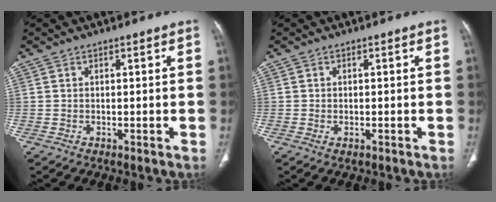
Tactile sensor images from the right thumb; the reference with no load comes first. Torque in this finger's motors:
{"motor_torque": [-0.24, -0.09, -0.19, -0.19, -0.01]}